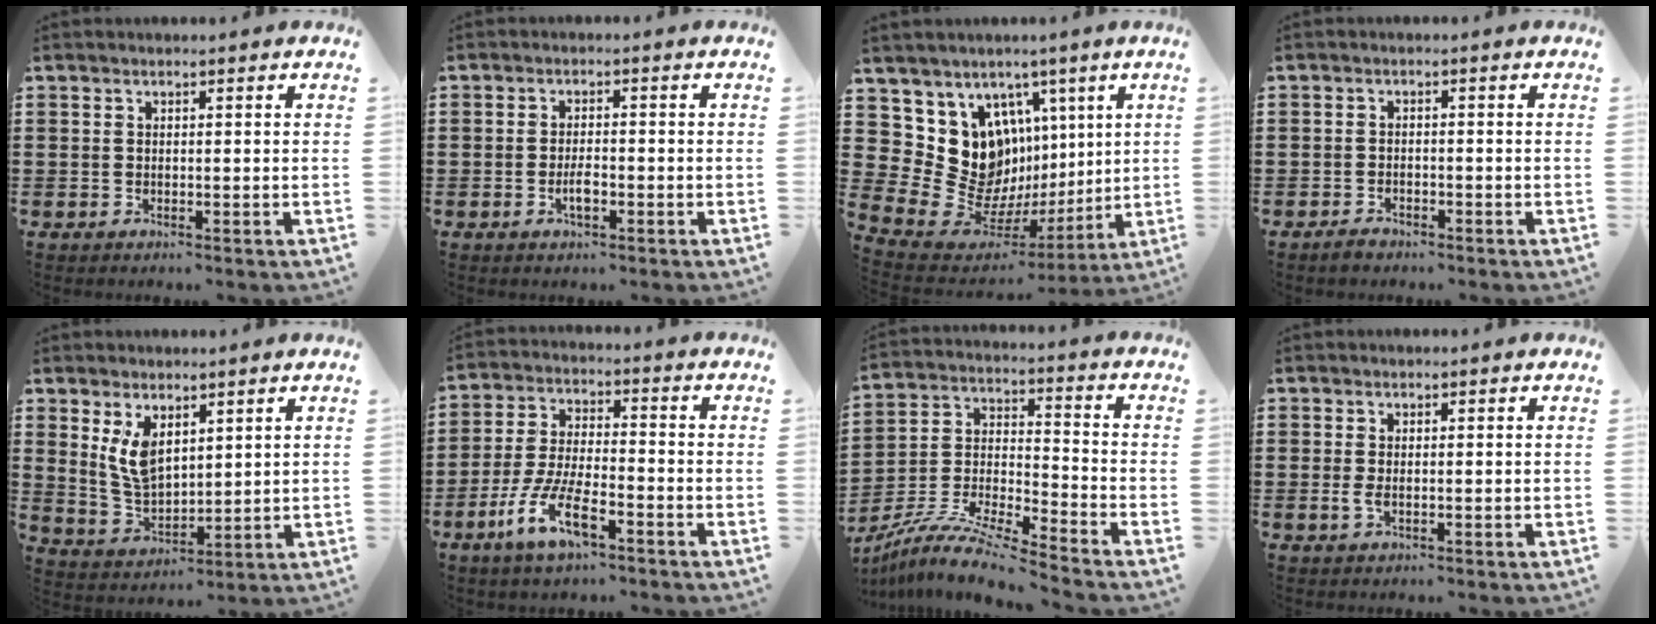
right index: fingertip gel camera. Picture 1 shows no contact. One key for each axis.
{"total": 2.8, "fx": -1.1, "fy": 0.7, "fz": 2.5, "tx": -0.054, "ty": -0.004, "tz": -0.020}
{"total": 13.6, "fx": 3.1, "fy": 12.4, "fz": 4.7, "tx": -0.130, "ty": -0.043, "tz": 0.075}
{"total": 1.4, "fx": -1.3, "fy": 0.4, "fz": 0.4, "tx": -0.012, "ty": -0.004, "tz": -0.025}
{"total": 7.0, "fx": 3.2, "fy": 3.8, "fz": 4.9, "tx": -0.121, "ty": -0.004, "tz": 0.057}
{"total": 8.8, "fx": -4.9, "fy": 2.6, "fz": 6.9, "tx": -0.162, "ty": -0.008, "tz": -0.096}
{"total": 8.8, "fx": -8.3, "fy": -0.1, "fz": 3.1, "tx": -0.063, "ty": -0.002, "tz": -0.168}
{"total": 1.4, "fx": -0.2, "fy": 0.4, "fz": 1.3, "tx": -0.034, "ty": -0.006, "tz": -0.005}